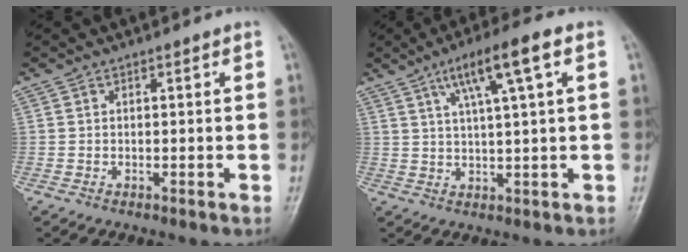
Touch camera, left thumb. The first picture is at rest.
{"total": 10.1, "force": [4.2, 1.1, 9.1], "torque": [-0.161, 0.008, 0.069]}